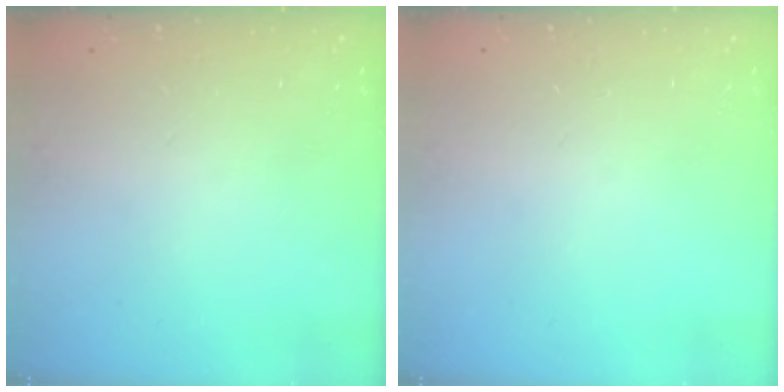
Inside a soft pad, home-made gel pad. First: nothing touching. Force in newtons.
{"total": 0.0}